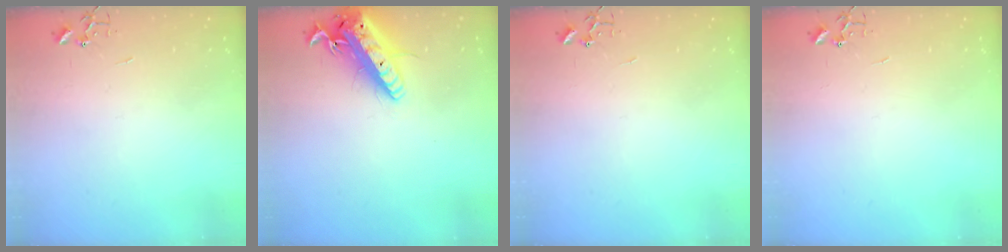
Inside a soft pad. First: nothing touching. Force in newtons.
{"total": 16.9, "press": 16.6, "slide": 3.2}
{"total": 0.0}
{"total": 0.0}